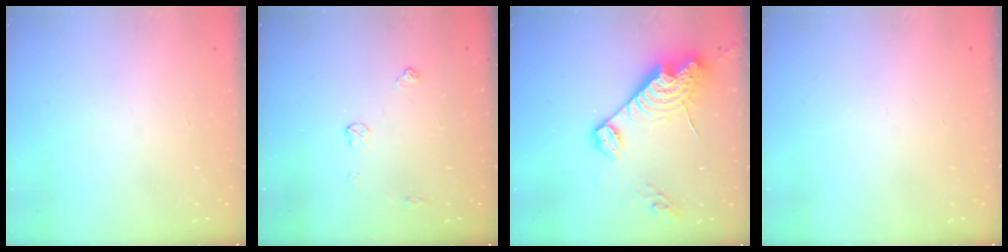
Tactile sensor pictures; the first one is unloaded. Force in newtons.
{"total": 5.3, "press": 5.2, "slide": 0.7}
{"total": 16.4, "press": 16.3, "slide": 1.5}
{"total": 0.0}